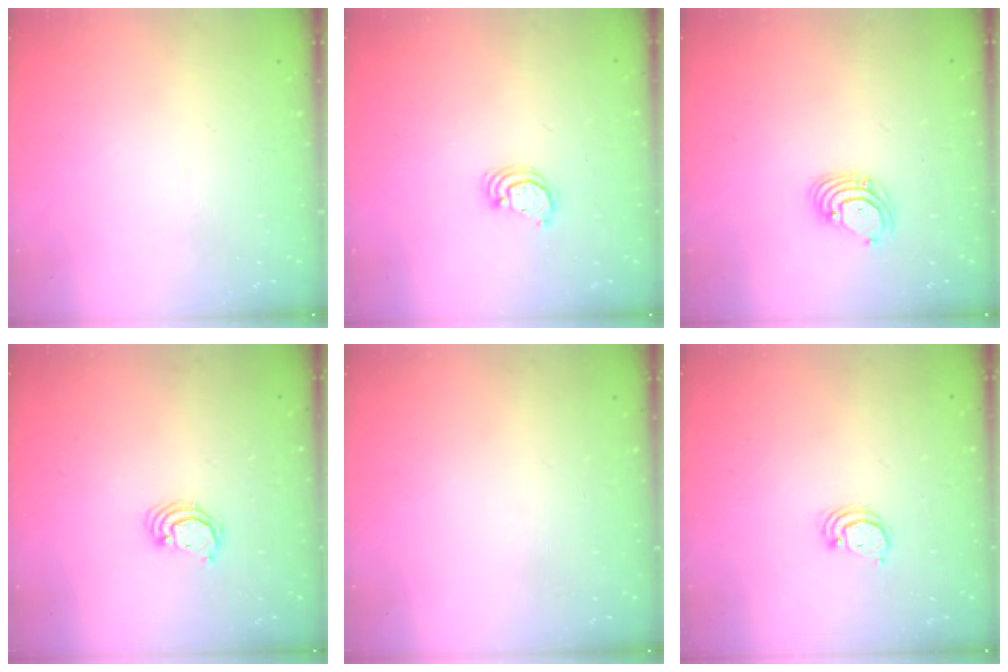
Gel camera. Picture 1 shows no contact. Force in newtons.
{"total": 2.8, "press": 2.8, "slide": 0.2}
{"total": 2.6, "press": 2.6, "slide": 0.1}
{"total": 2.4, "press": 2.4, "slide": 0.3}
{"total": 0.0}
{"total": 2.4, "press": 2.4, "slide": 0.2}